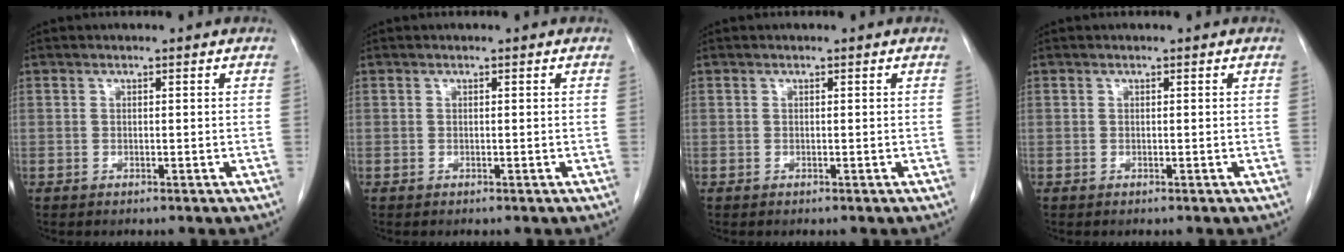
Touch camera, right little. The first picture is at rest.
{"total": 0.0}
{"total": 0.0}
{"total": 0.0}